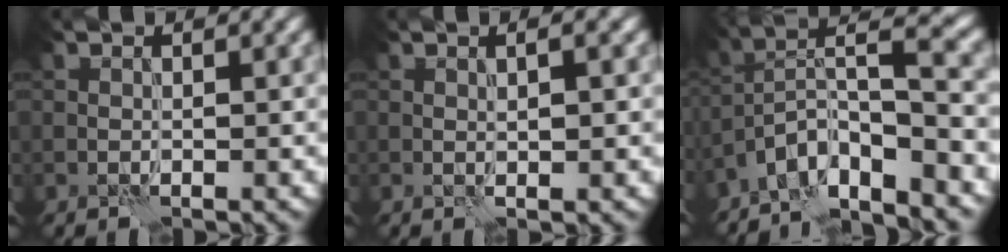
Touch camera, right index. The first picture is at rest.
{"total": 1.7, "force": [0.3, 0.1, 1.7], "torque": [-0.023, -0.001, 0.006]}
{"total": 7.8, "force": [-5.4, 1.9, 5.4], "torque": [-0.077, 0.008, -0.102]}